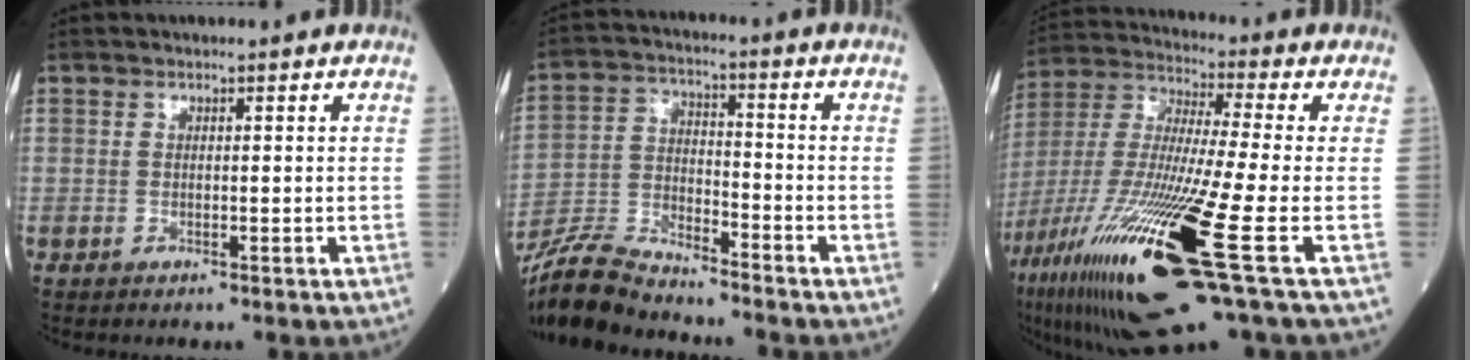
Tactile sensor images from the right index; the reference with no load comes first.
{"total": 10.3, "force": [-9.8, 1.1, 2.9], "torque": [-0.065, -0.008, -0.189]}
{"total": 26.2, "force": [-10.9, 1.9, 23.7], "torque": [-0.485, -0.065, -0.198]}